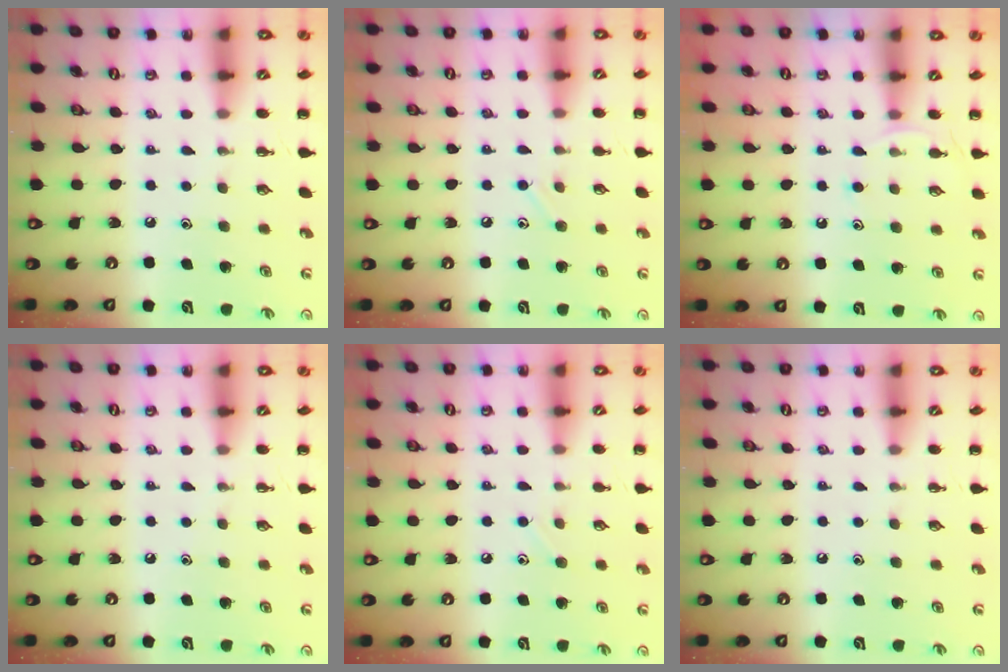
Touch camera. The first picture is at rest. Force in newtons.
{"total": 4.8, "press": 4.6, "slide": 1.5}
{"total": 5.7, "press": 5.4, "slide": 1.8}
{"total": 0.0}
{"total": 4.8, "press": 4.4, "slide": 1.9}
{"total": 0.0}